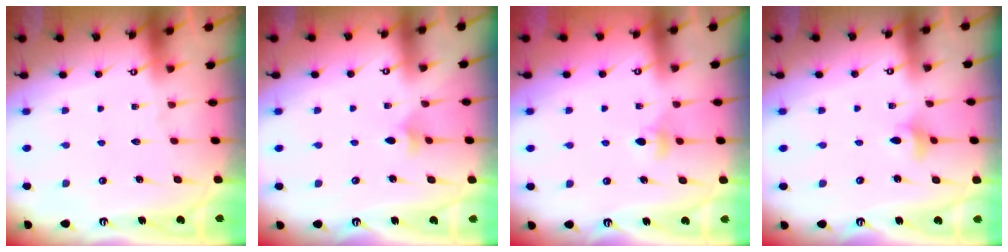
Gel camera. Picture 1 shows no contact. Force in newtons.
{"total": 3.3, "press": 3.2, "slide": 0.8}
{"total": 5.2, "press": 5.1, "slide": 0.4}
{"total": 2.4, "press": 2.4, "slide": 0.4}